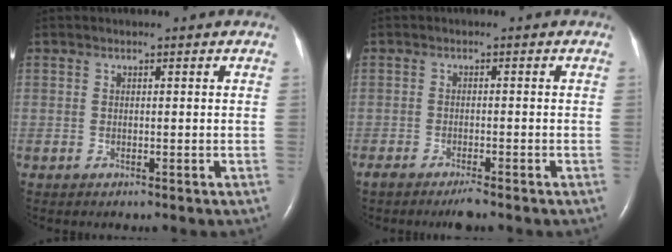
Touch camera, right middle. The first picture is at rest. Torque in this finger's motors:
{"motor_torque": [0.50, -0.28, -0.04, 0.01]}